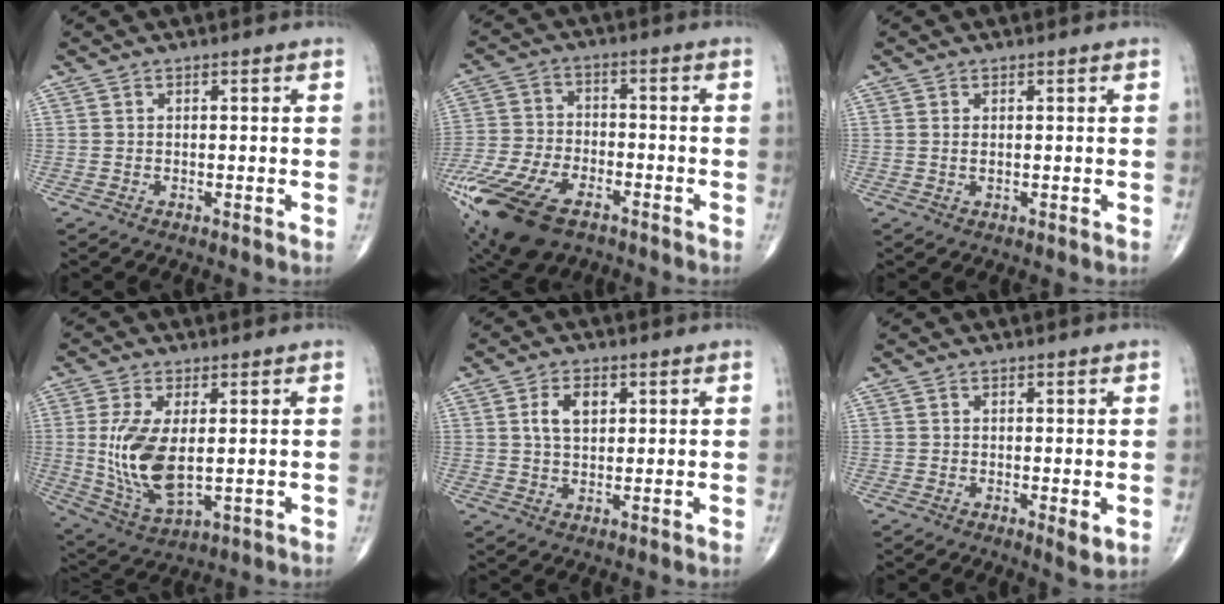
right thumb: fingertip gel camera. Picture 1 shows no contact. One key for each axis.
{"total": 19.2, "fx": -11.0, "fy": 9.7, "fz": 12.4, "tx": -0.295, "ty": 0.004, "tz": -0.204}
{"total": 0.7, "fx": 0.2, "fy": 0.2, "fz": 0.6, "tx": -0.015, "ty": 0.000, "tz": 0.006}
{"total": 12.7, "fx": 0.5, "fy": 6.0, "fz": 11.2, "tx": -0.232, "ty": -0.016, "tz": 0.026}
{"total": 5.3, "fx": 1.6, "fy": 3.2, "fz": 3.9, "tx": -0.063, "ty": -0.002, "tz": 0.029}
{"total": 2.3, "fx": -0.2, "fy": 0.6, "fz": 2.3, "tx": -0.035, "ty": -0.010, "tz": -0.003}